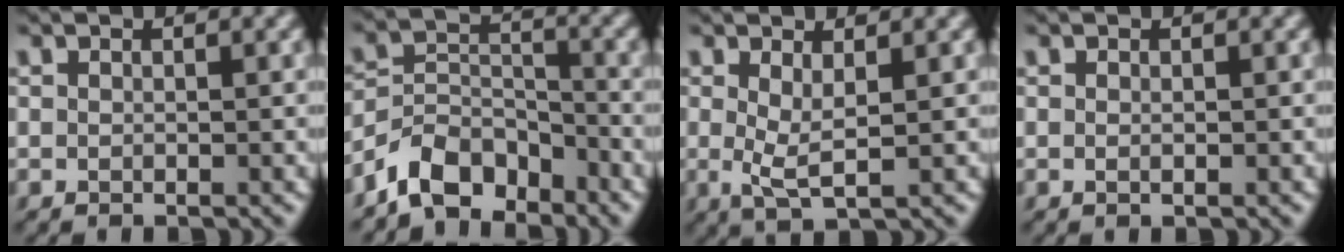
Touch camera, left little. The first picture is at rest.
{"total": 5.3, "force": [-4.3, 2.5, 1.6], "torque": [-0.024, 0.004, -0.088]}
{"total": 2.3, "force": [0.4, 0.4, 2.3], "torque": [-0.051, -0.005, 0.010]}
{"total": 0.0}